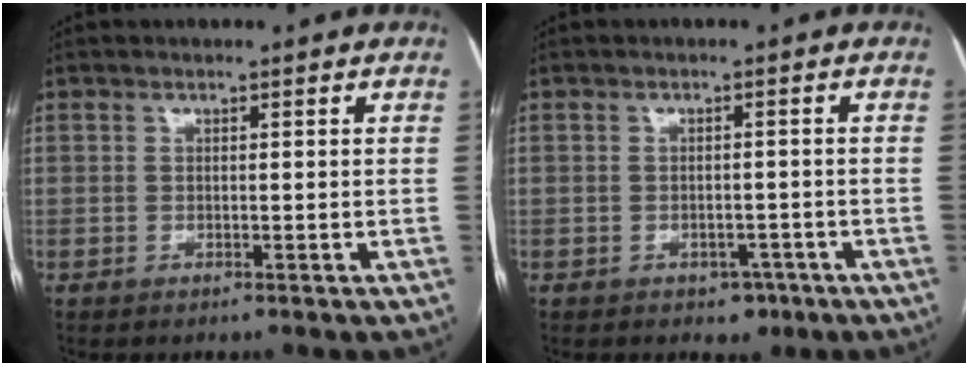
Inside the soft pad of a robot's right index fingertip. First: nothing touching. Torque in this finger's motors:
{"motor_torque": [0.30, -0.13, 0.07, 0.00]}